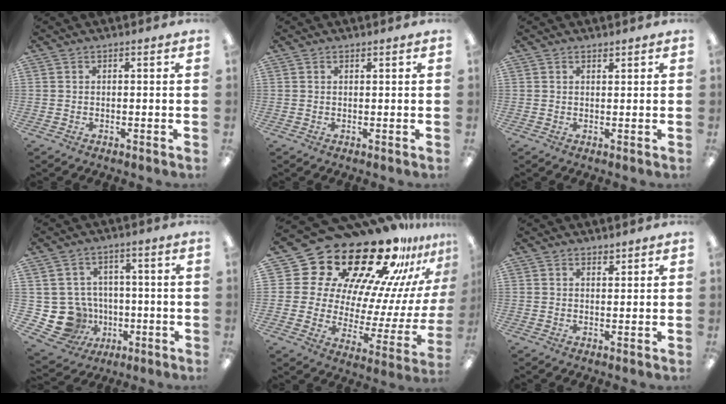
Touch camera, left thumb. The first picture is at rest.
{"total": 0.5, "force": [0.5, 0.2, 0.2], "torque": [0.004, -0.002, 0.006]}
{"total": 1.0, "force": [0.9, 0.3, 0.2], "torque": [0.003, -0.004, 0.016]}
{"total": 11.9, "force": [-2.9, 11.0, 3.4], "torque": [-0.094, 0.021, -0.036]}
{"total": 28.0, "force": [21.3, 12.9, 12.7], "torque": [-0.189, -0.173, 0.384]}
{"total": 1.5, "force": [1.3, 0.6, 0.3], "torque": [0.001, -0.004, 0.023]}